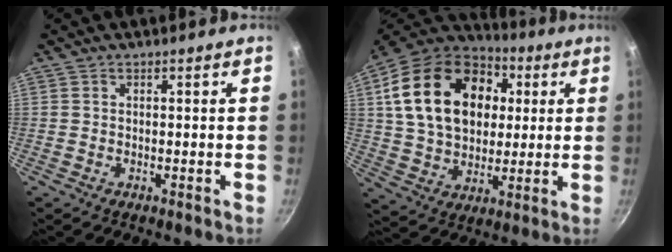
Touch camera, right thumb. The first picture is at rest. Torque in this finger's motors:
{"motor_torque": [-1.59, 2.80, 2.10, 0.67, 0.56]}